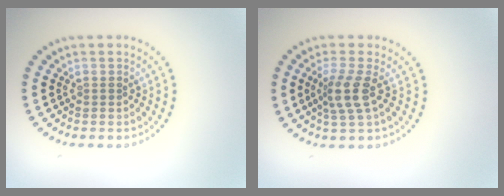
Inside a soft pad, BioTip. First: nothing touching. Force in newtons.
{"total": 2.7, "press": 2.0, "slide": 1.8}